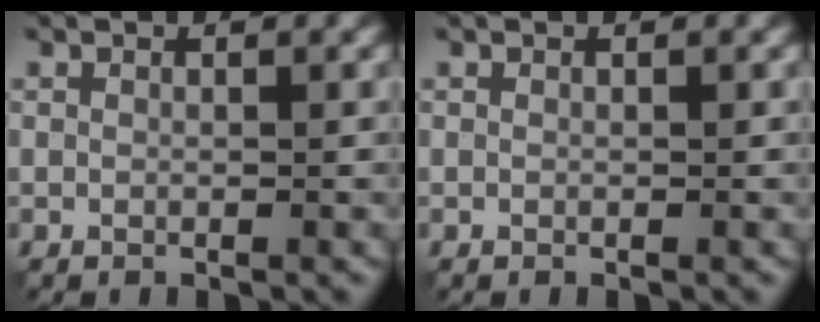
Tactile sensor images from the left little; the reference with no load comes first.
{"total": 0.0}